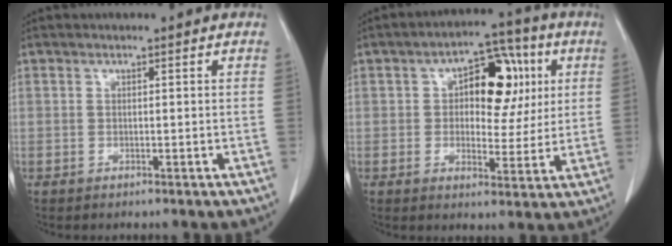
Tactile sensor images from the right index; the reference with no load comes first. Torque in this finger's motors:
{"motor_torque": [0.28, 0.13, 0.33, 0.10]}